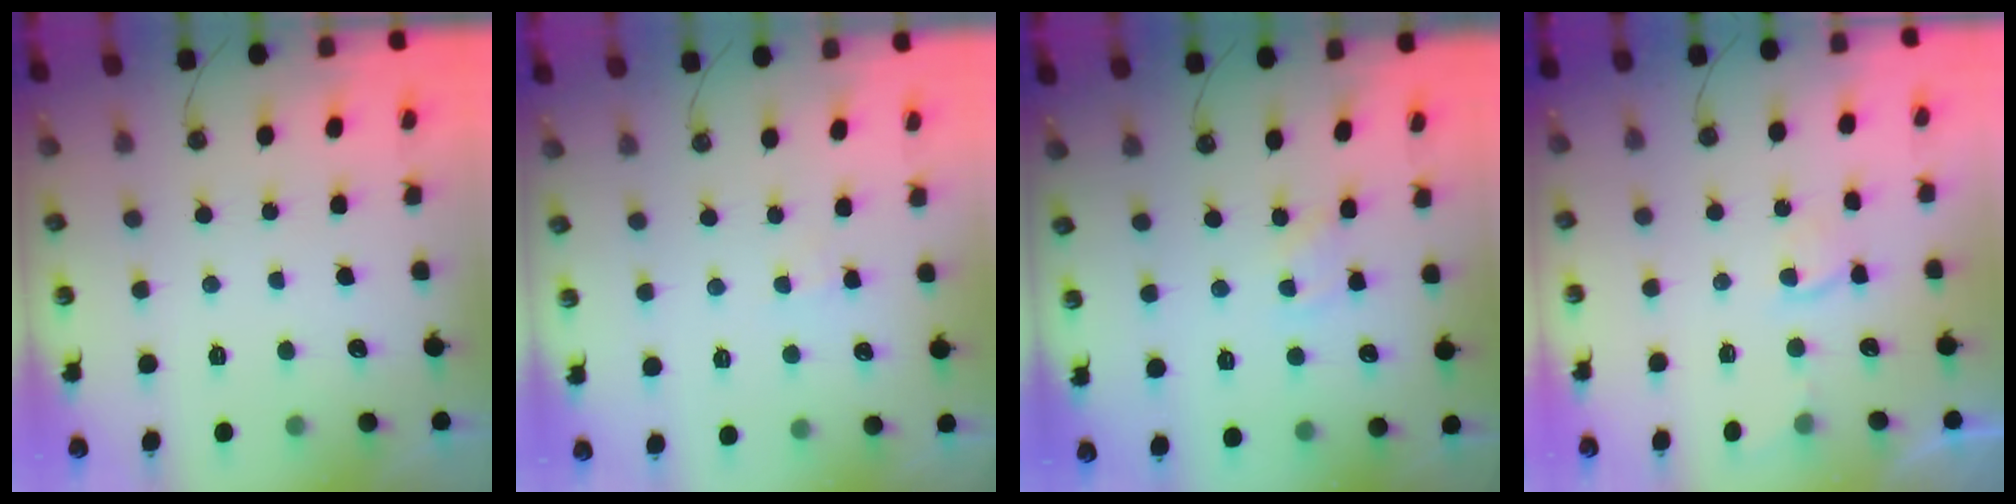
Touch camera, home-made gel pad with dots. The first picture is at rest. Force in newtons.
{"total": 2.1, "press": 2.1, "slide": 0.4}
{"total": 1.7, "press": 1.6, "slide": 0.2}
{"total": 2.5, "press": 2.5, "slide": 0.5}